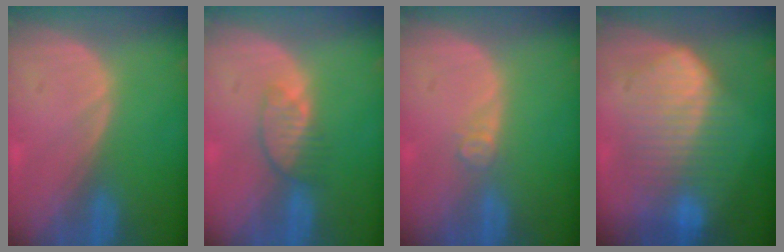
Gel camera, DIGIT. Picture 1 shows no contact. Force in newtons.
{"total": 3.7, "press": 3.3, "slide": 1.6}
{"total": 2.0, "press": 1.6, "slide": 1.1}
{"total": 9.5, "press": 9.5, "slide": 0.3}